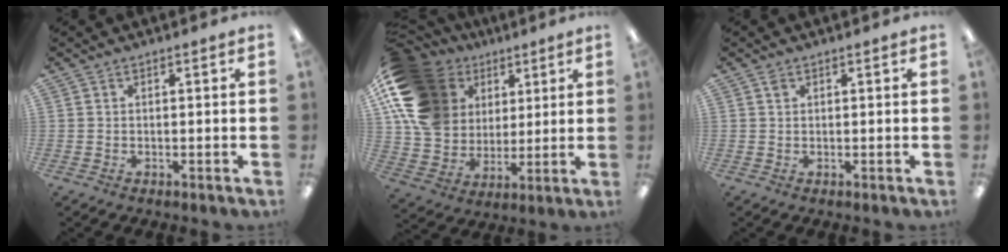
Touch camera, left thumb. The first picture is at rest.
{"total": 18.9, "force": [7.6, 14.4, 9.7], "torque": [-0.203, -0.027, 0.148]}
{"total": 0.8, "force": [0.5, 0.5, 0.4], "torque": [-0.010, 0.002, 0.008]}